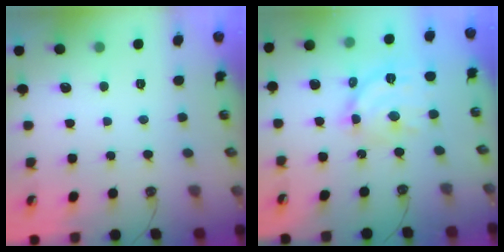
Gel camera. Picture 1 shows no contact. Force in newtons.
{"total": 13.9, "press": 13.9, "slide": 1.2}